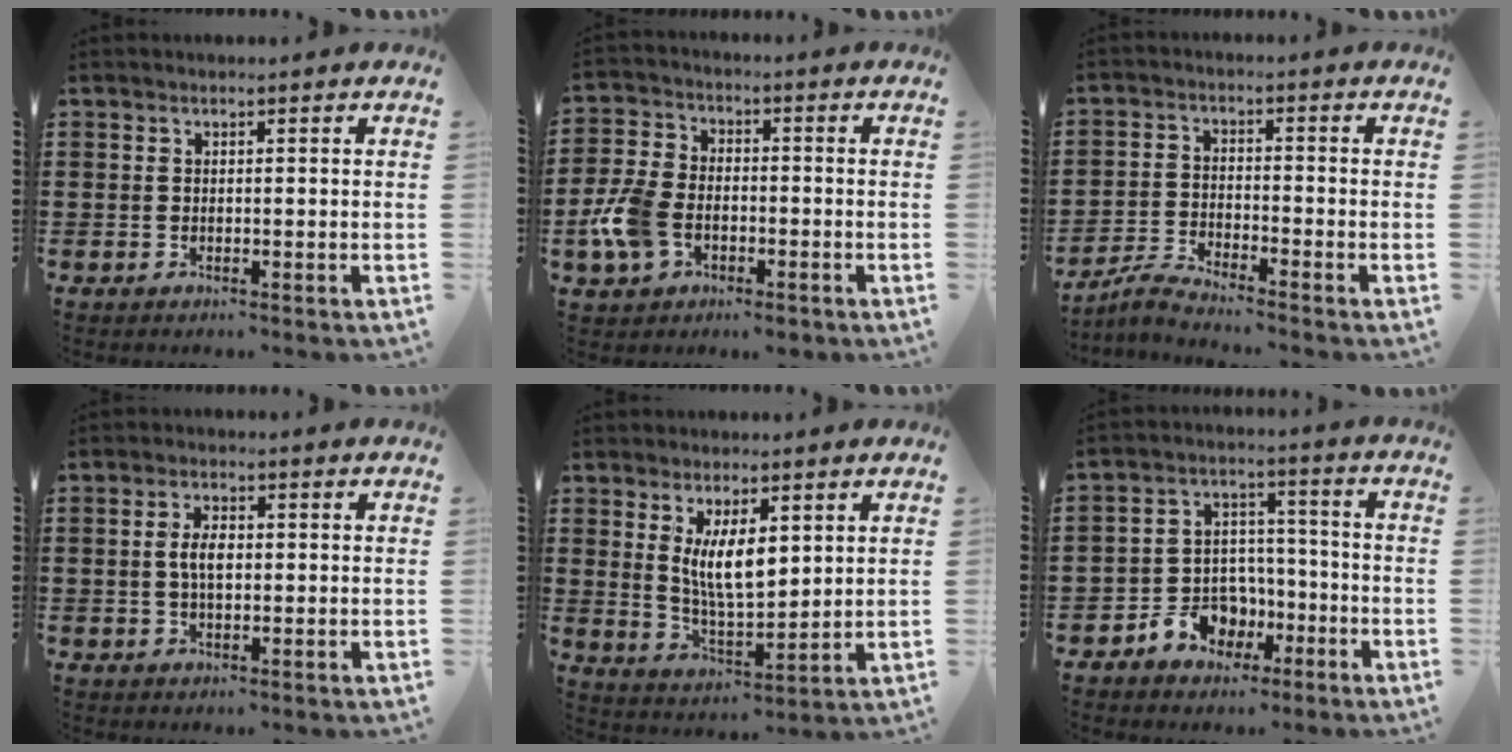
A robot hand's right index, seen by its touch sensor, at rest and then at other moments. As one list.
[{"total": 7.4, "force": [-2.8, 4.7, 5.0], "torque": [-0.140, -0.001, -0.062]}, {"total": 3.8, "force": [-3.7, -0.1, 0.9], "torque": [-0.032, -0.002, -0.077]}, {"total": 3.6, "force": [0.1, 1.7, 3.1], "torque": [-0.069, 0.003, -0.002]}, {"total": 7.2, "force": [2.2, 2.6, 6.4], "torque": [-0.120, 0.000, 0.039]}, {"total": 6.9, "force": [-3.5, 5.7, 2.0], "torque": [-0.047, 0.028, -0.059]}]